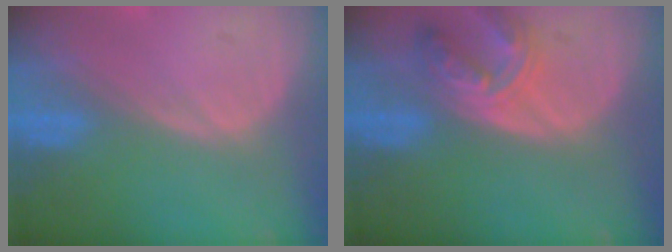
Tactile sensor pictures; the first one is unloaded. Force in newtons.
{"total": 7.1, "press": 6.4, "slide": 3.2}